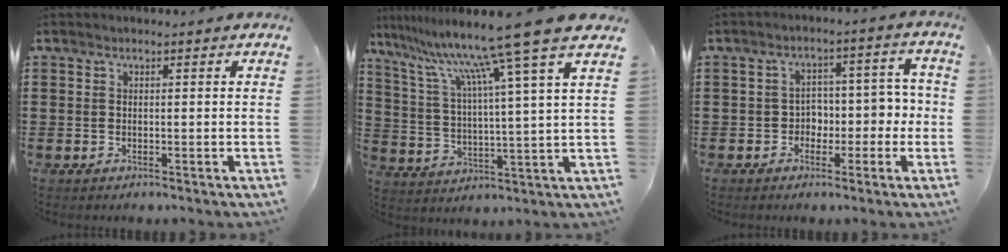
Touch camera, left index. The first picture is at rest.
{"total": 12.3, "force": [9.6, -1.8, 7.6], "torque": [-0.176, -0.059, 0.146]}
{"total": 4.0, "force": [-1.3, 3.6, 1.4], "torque": [-0.036, 0.006, -0.035]}